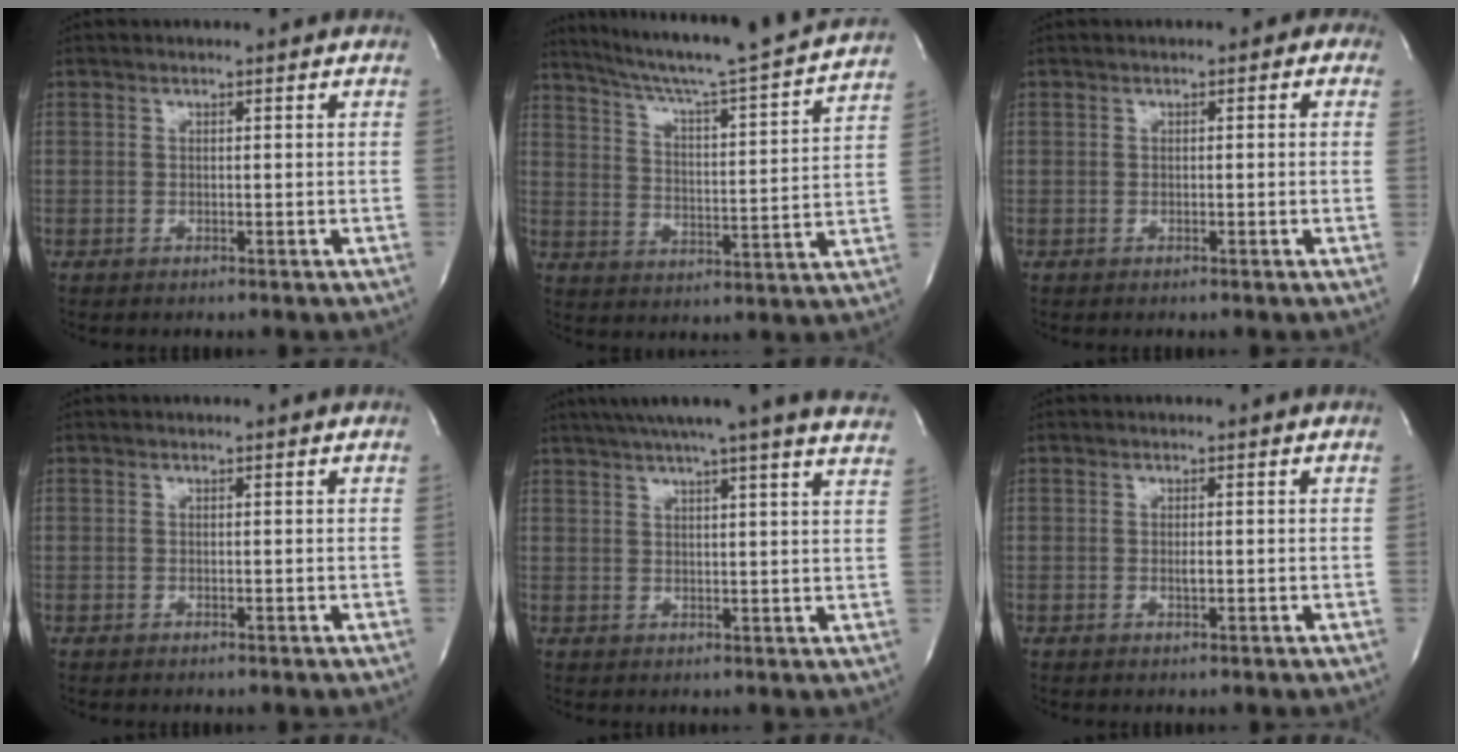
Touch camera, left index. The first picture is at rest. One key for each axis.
{"total": 20.5, "fx": 18.5, "fy": -1.1, "fz": 8.7, "tx": -0.145, "ty": -0.033, "tz": 0.259}
{"total": 1.4, "fx": 0.2, "fy": 0.9, "fz": 1.0, "tx": -0.005, "ty": 0.008, "tz": -0.004}
{"total": 0.0}
{"total": 22.7, "fx": 19.9, "fy": 0.0, "fz": 10.9, "tx": -0.174, "ty": -0.007, "tz": 0.243}
{"total": 0.7, "fx": -0.2, "fy": 0.1, "fz": 0.6, "tx": -0.016, "ty": -0.004, "tz": -0.001}